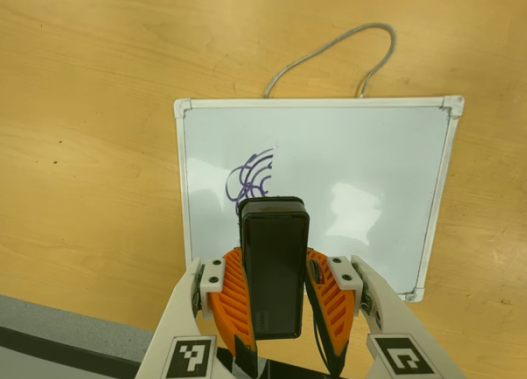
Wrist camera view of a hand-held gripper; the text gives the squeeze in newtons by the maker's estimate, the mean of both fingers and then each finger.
{"total": 7.3, "left": 6.4, "right": 8.2}